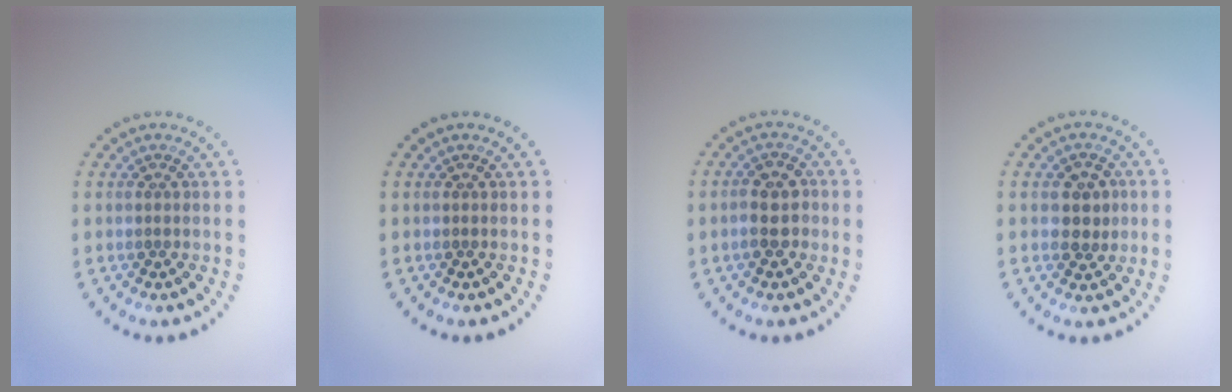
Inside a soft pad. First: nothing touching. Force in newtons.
{"total": 0.0}
{"total": 2.9, "press": 2.8, "slide": 0.8}
{"total": 2.4, "press": 2.4, "slide": 0.5}